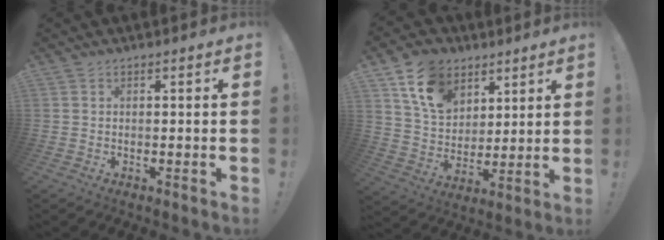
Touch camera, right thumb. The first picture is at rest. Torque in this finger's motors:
{"motor_torque": [0.89, 0.91, 0.11, 0.12, 0.05]}